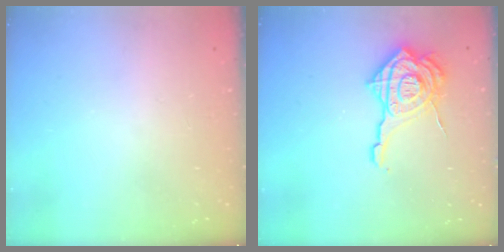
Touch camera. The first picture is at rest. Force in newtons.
{"total": 20.2, "press": 20.1, "slide": 2.2}